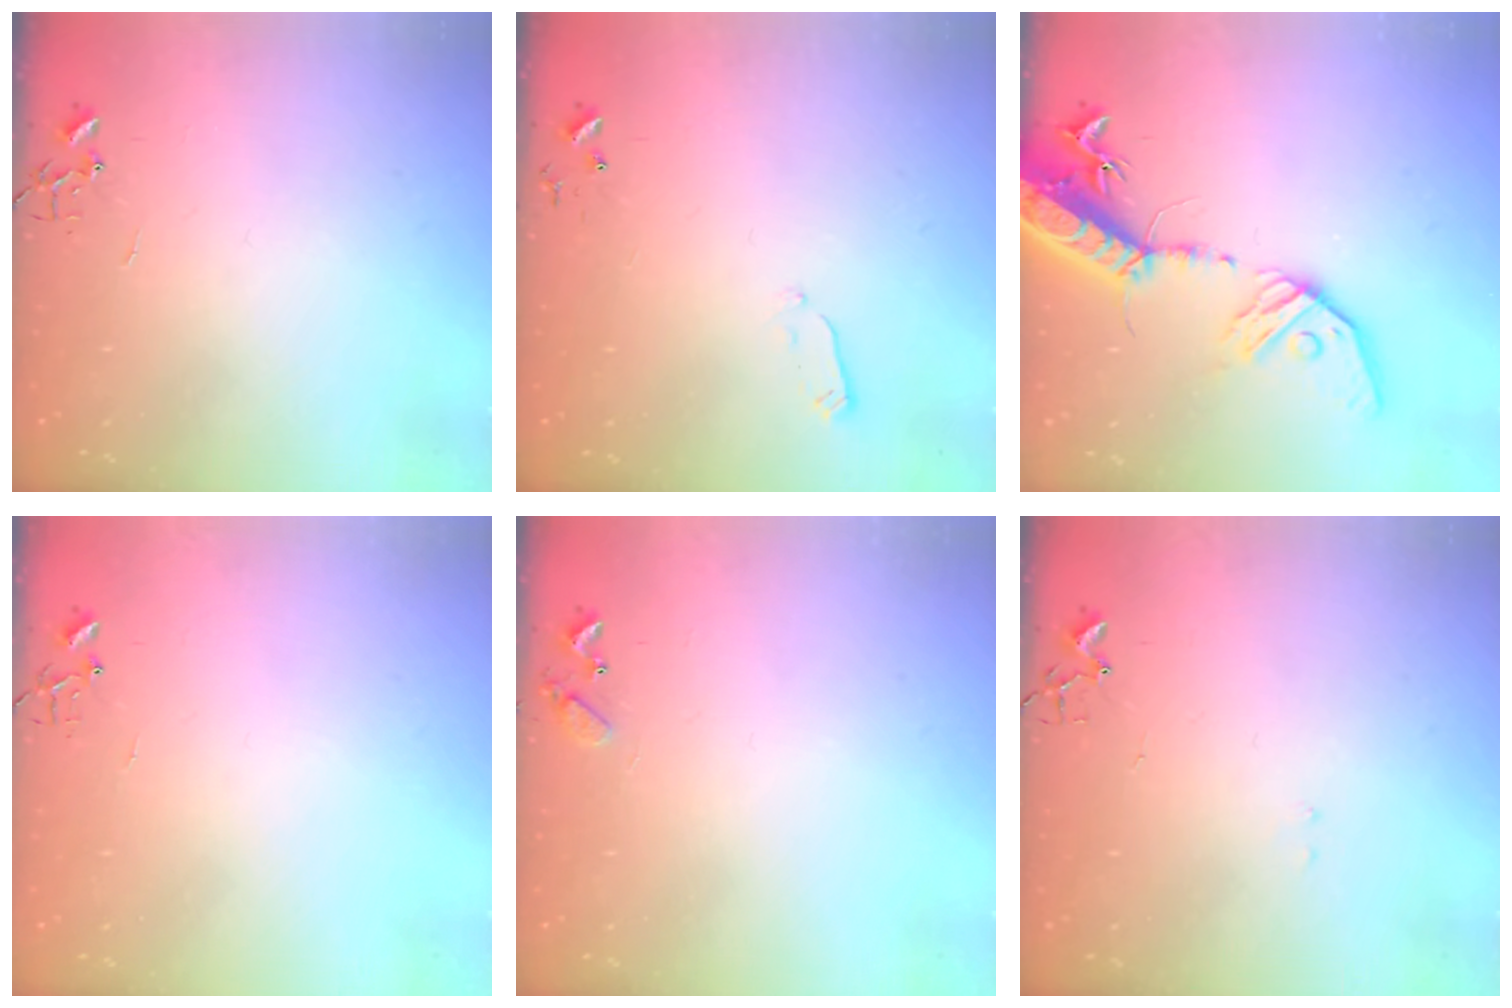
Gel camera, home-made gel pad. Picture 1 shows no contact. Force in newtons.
{"total": 2.7, "press": 2.6, "slide": 0.4}
{"total": 20.5, "press": 20.0, "slide": 4.4}
{"total": 4.9, "press": 4.8, "slide": 0.6}
{"total": 7.0, "press": 7.0, "slide": 0.6}
{"total": 6.8, "press": 6.8, "slide": 0.6}